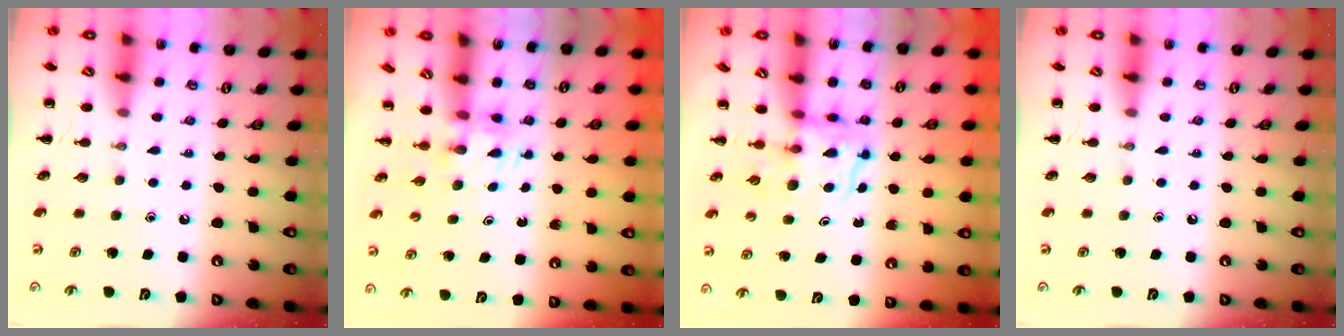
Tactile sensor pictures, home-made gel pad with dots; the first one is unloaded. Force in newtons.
{"total": 1.2, "press": 1.0, "slide": 0.7}
{"total": 3.4, "press": 3.4, "slide": 0.2}
{"total": 0.0}